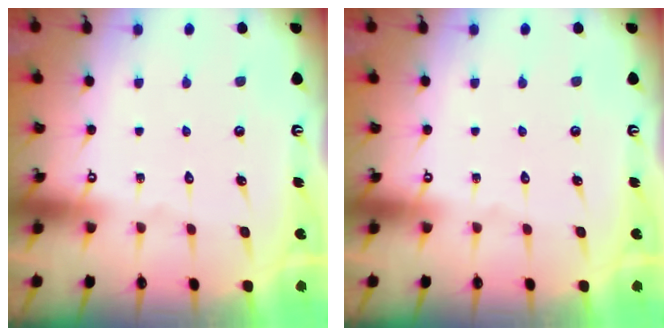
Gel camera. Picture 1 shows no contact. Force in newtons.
{"total": 0.0}